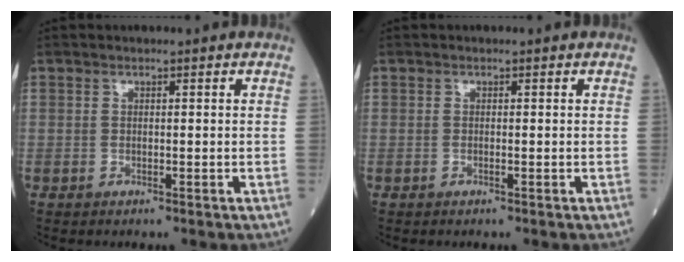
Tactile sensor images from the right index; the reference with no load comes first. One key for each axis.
{"total": 0.0}